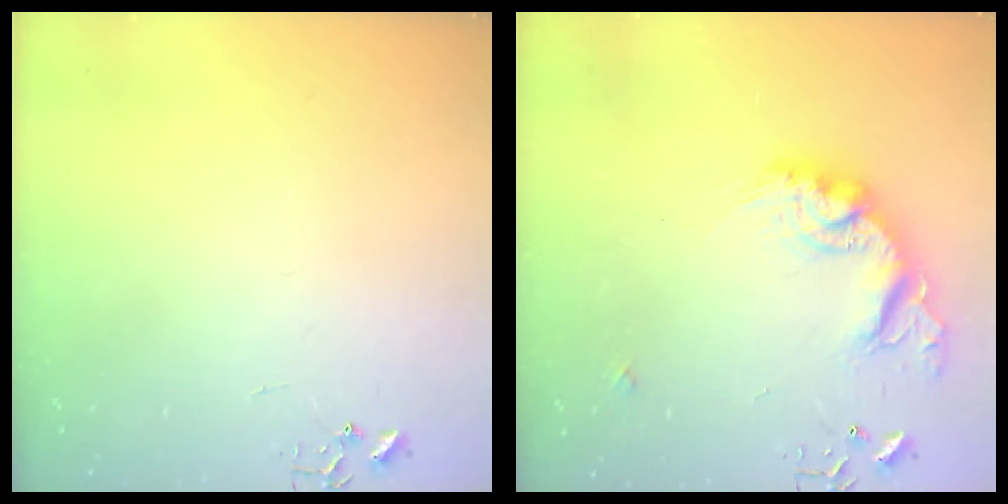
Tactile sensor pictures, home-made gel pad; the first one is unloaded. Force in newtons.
{"total": 17.9, "press": 17.8, "slide": 1.1}